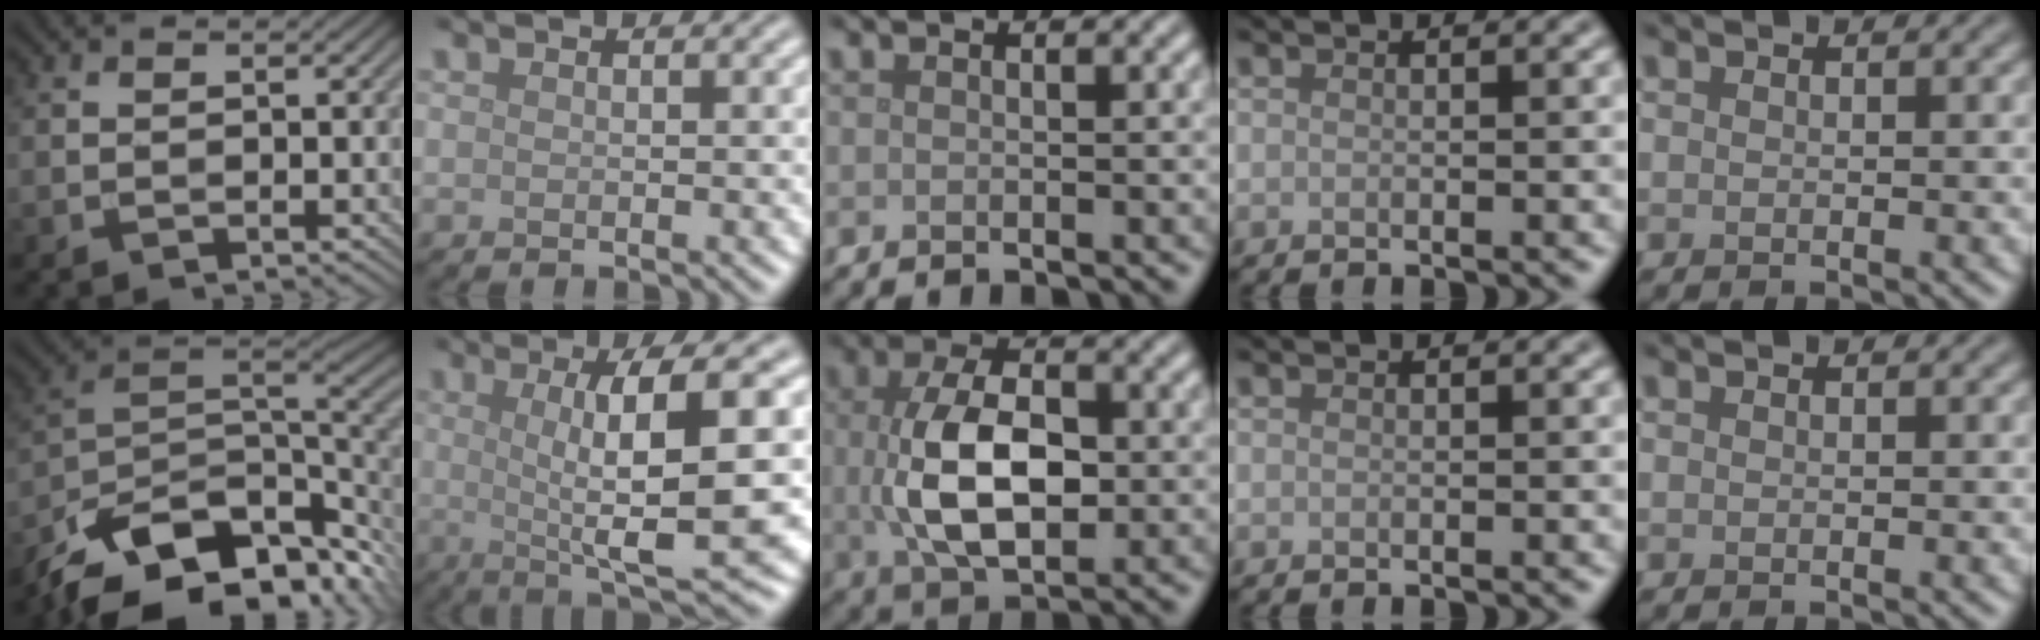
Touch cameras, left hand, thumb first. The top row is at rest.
{"thumb": {"total": 15.4, "force": [-9.0, 7.8, 9.7], "torque": [-0.202, -0.028, -0.144]}, "index": {"total": 10.9, "force": [0.5, 2.2, 10.6], "torque": [-0.140, 0.006, 0.009]}, "middle": {"total": 7.9, "force": [-0.1, 4.4, 6.5], "torque": [-0.143, -0.004, 0.001]}}